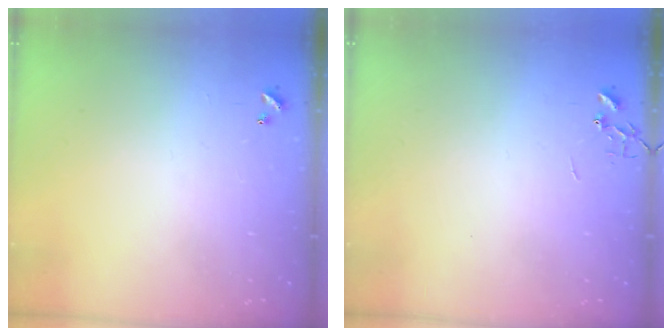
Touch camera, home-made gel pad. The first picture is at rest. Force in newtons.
{"total": 0.0}